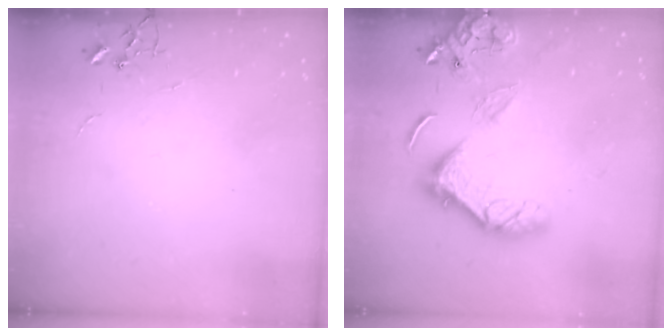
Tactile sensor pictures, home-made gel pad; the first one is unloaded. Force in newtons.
{"total": 16.2, "press": 16.1, "slide": 1.8}